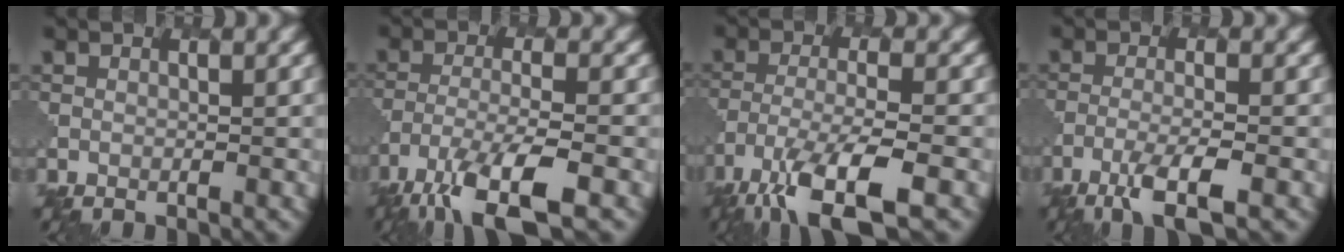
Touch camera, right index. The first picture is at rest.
{"total": 7.9, "force": [-5.1, 2.2, 5.6], "torque": [-0.108, -0.013, -0.094]}
{"total": 8.5, "force": [-5.3, 2.4, 6.2], "torque": [-0.119, -0.014, -0.097]}
{"total": 4.0, "force": [-2.5, 0.7, 3.1], "torque": [-0.061, -0.005, -0.051]}